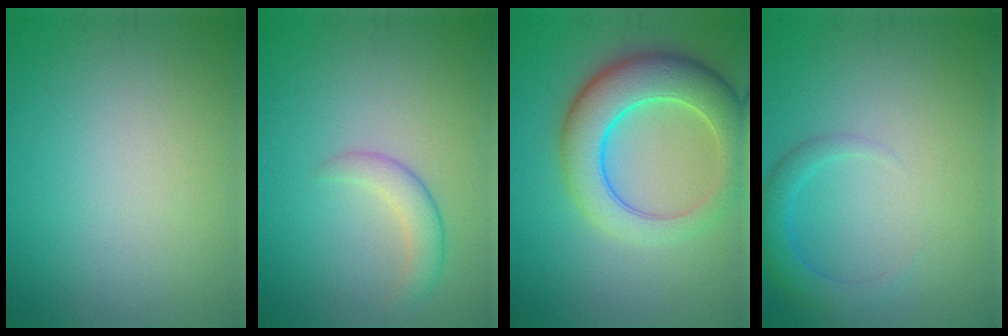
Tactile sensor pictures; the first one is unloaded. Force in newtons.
{"total": 2.3, "press": 2.3, "slide": 0.1}
{"total": 7.9, "press": 7.9, "slide": 0.2}
{"total": 2.2, "press": 2.2, "slide": 0.3}